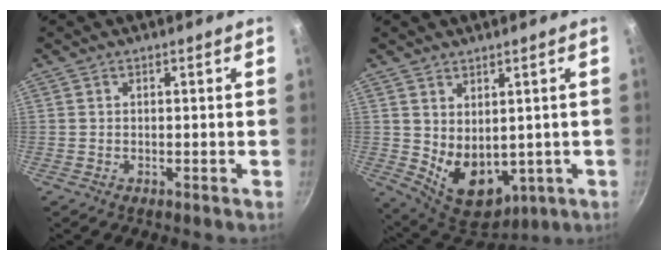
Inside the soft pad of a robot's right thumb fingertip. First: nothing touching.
{"total": 11.1, "force": [0.7, 7.6, 8.1], "torque": [-0.103, -0.031, 0.042]}